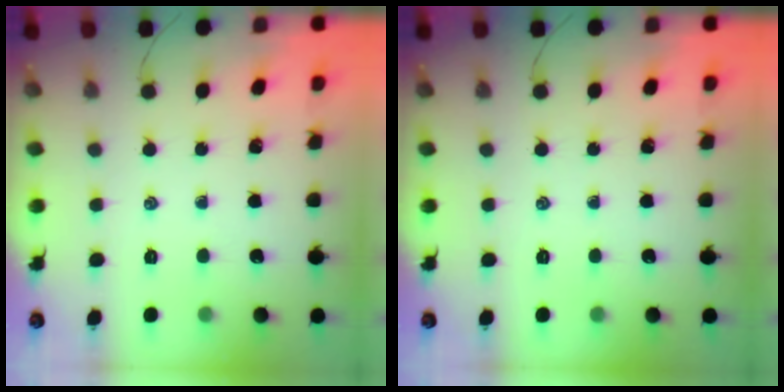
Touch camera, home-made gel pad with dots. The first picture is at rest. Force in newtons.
{"total": 0.0}